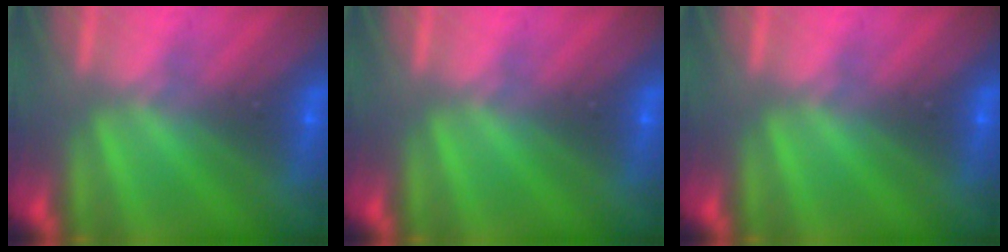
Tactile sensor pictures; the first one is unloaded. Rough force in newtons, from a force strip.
{"total": 0.0}
{"total": 0.0}